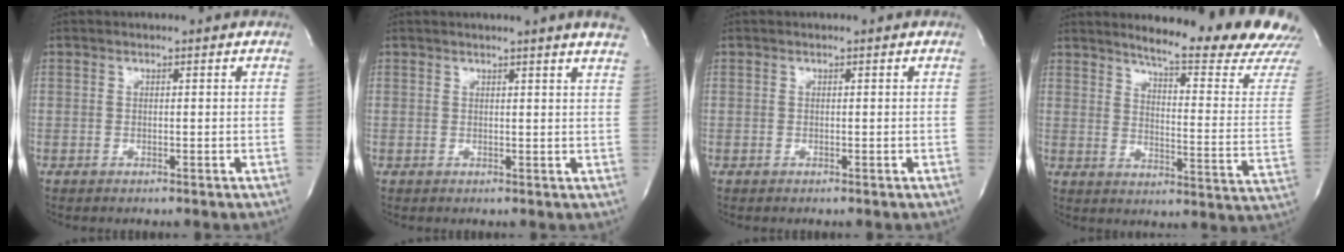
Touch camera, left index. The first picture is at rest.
{"total": 5.1, "force": [4.5, -0.8, 2.3], "torque": [-0.030, -0.006, 0.035]}
{"total": 0.0}
{"total": 20.1, "force": [18.5, -0.4, 7.7], "torque": [-0.112, -0.115, 0.220]}